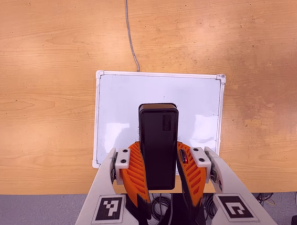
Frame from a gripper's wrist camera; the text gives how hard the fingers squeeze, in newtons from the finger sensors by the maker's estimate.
{"total": 8.4, "left": 6.7, "right": 10.1}